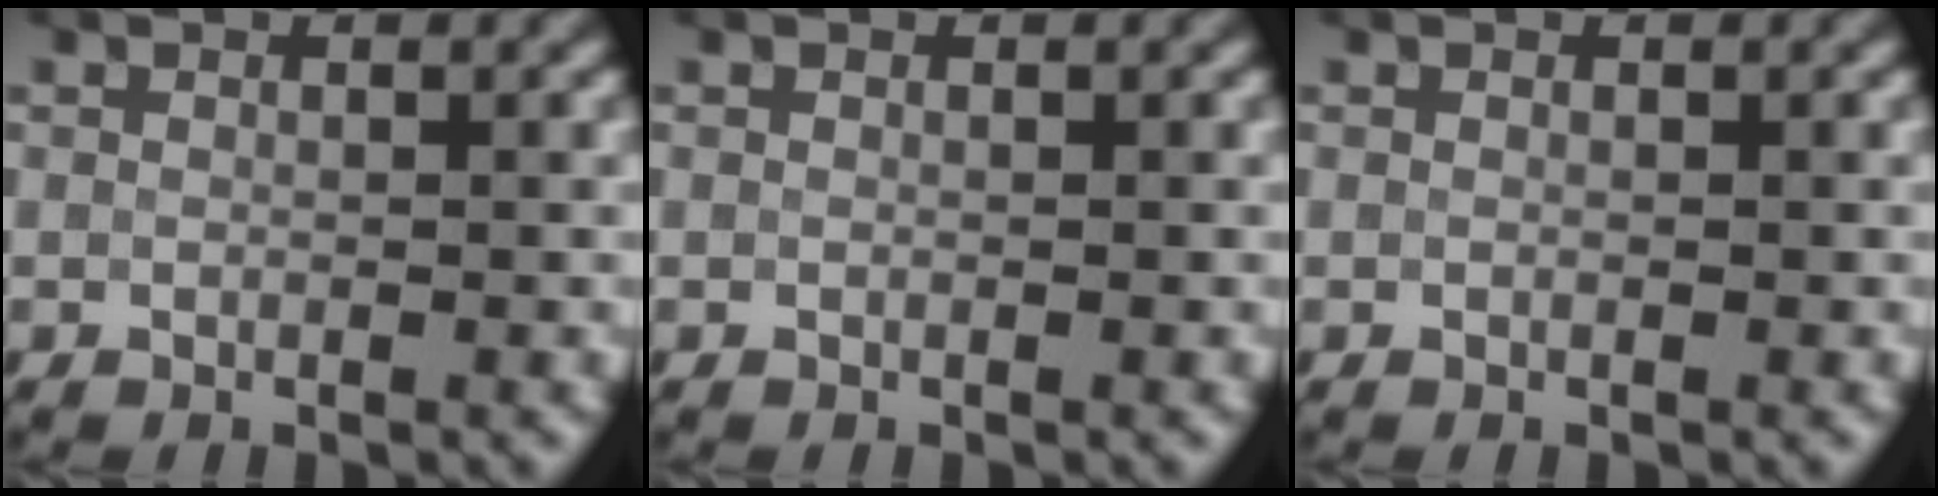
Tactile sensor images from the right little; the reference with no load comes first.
{"total": 0.0}
{"total": 0.0}